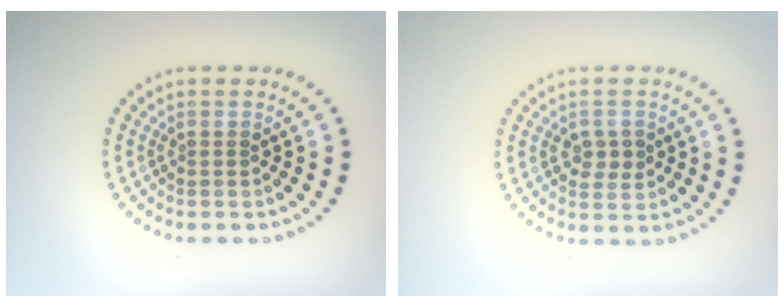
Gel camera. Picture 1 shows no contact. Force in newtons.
{"total": 2.2, "press": 2.2, "slide": 0.2}